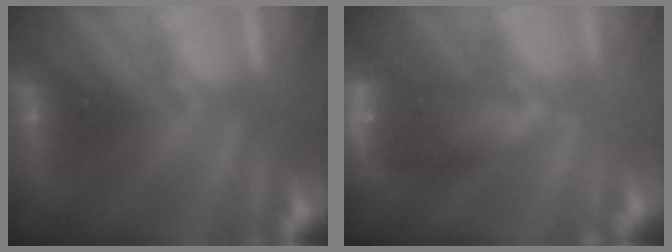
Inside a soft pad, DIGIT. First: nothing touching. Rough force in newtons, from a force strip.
{"total": 7.6}